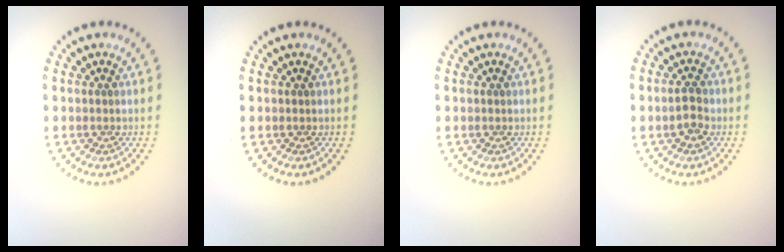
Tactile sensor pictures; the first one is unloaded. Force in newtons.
{"total": 0.0}
{"total": 0.0}
{"total": 2.2, "press": 2.2, "slide": 0.2}